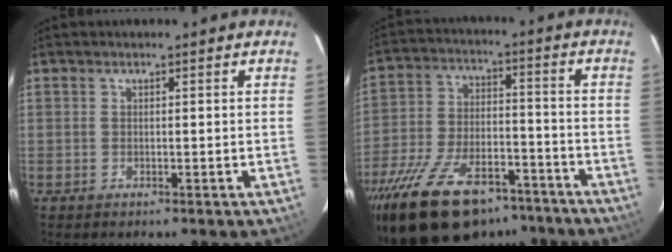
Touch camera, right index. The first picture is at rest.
{"total": 22.7, "force": [-16.7, 10.1, 11.7], "torque": [-0.241, -0.013, -0.255]}